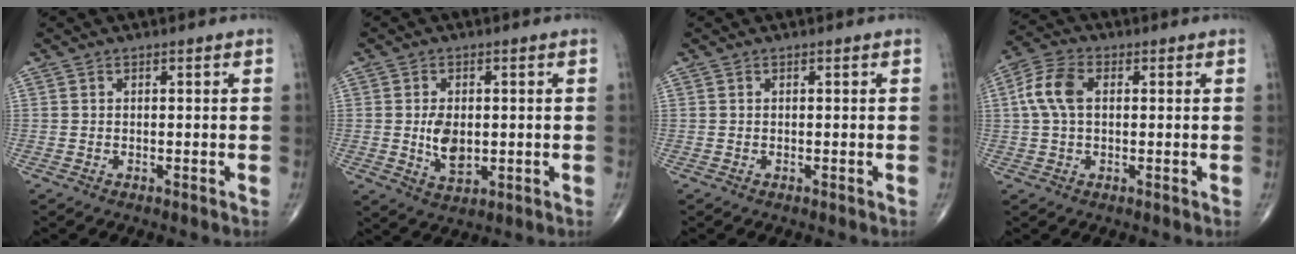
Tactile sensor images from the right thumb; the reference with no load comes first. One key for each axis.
{"total": 6.1, "fx": -0.1, "fy": 3.7, "fz": 4.9, "tx": -0.076, "ty": -0.009, "tz": 0.005}
{"total": 0.0}
{"total": 7.3, "fx": 1.1, "fy": 4.4, "fz": 5.7, "tx": -0.130, "ty": 0.019, "tz": 0.018}